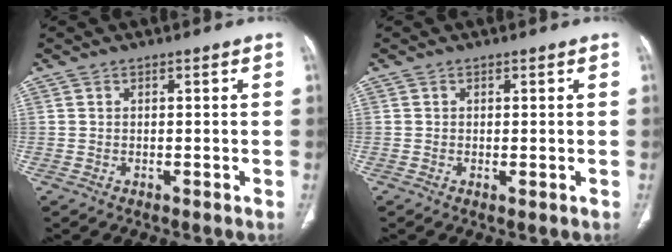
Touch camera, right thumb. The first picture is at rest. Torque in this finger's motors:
{"motor_torque": [-0.67, -0.39, -0.24, 0.02, -0.03]}